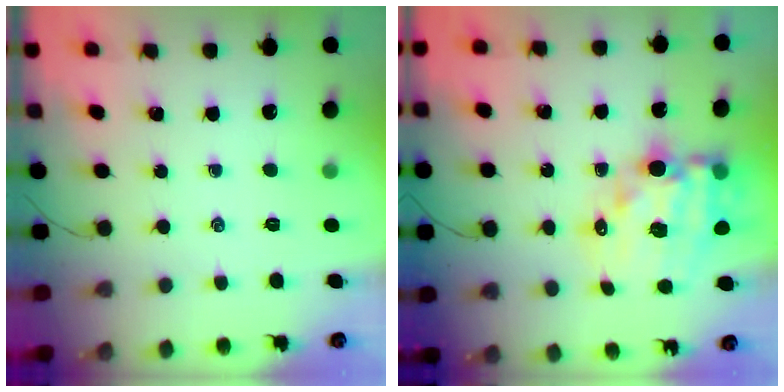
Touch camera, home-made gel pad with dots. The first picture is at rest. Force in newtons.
{"total": 16.0, "press": 15.4, "slide": 4.1}